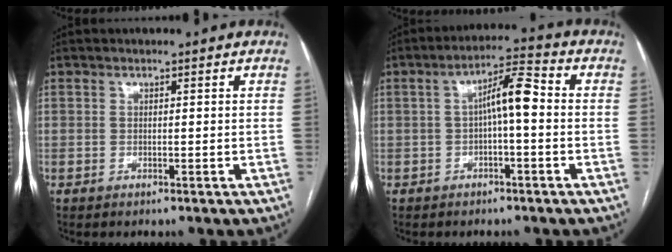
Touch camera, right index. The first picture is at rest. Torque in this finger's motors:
{"motor_torque": [1.03, -0.20, 0.54, 0.13]}